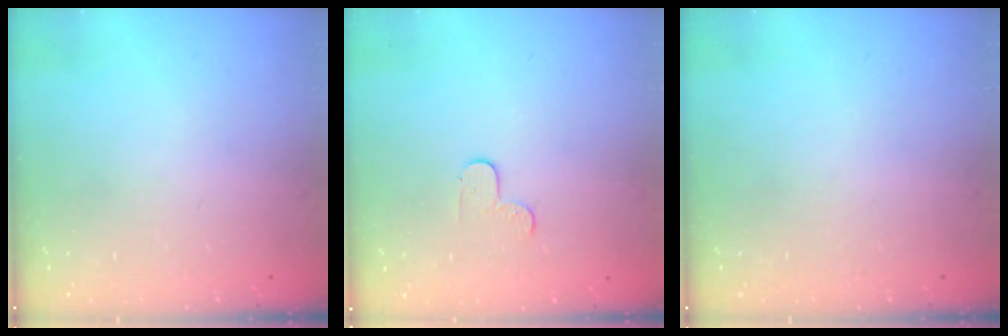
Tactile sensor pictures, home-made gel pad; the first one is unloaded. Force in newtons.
{"total": 3.7, "press": 3.7, "slide": 0.4}
{"total": 0.0}